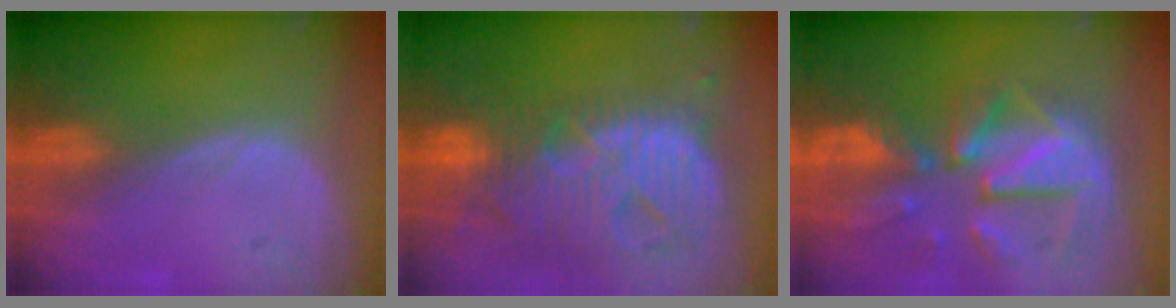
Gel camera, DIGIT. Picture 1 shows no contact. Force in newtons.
{"total": 13.8, "press": 11.8, "slide": 7.1}
{"total": 12.1, "press": 10.5, "slide": 6.0}